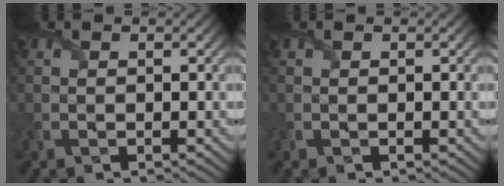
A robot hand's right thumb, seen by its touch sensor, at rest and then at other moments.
{"total": 0.0}